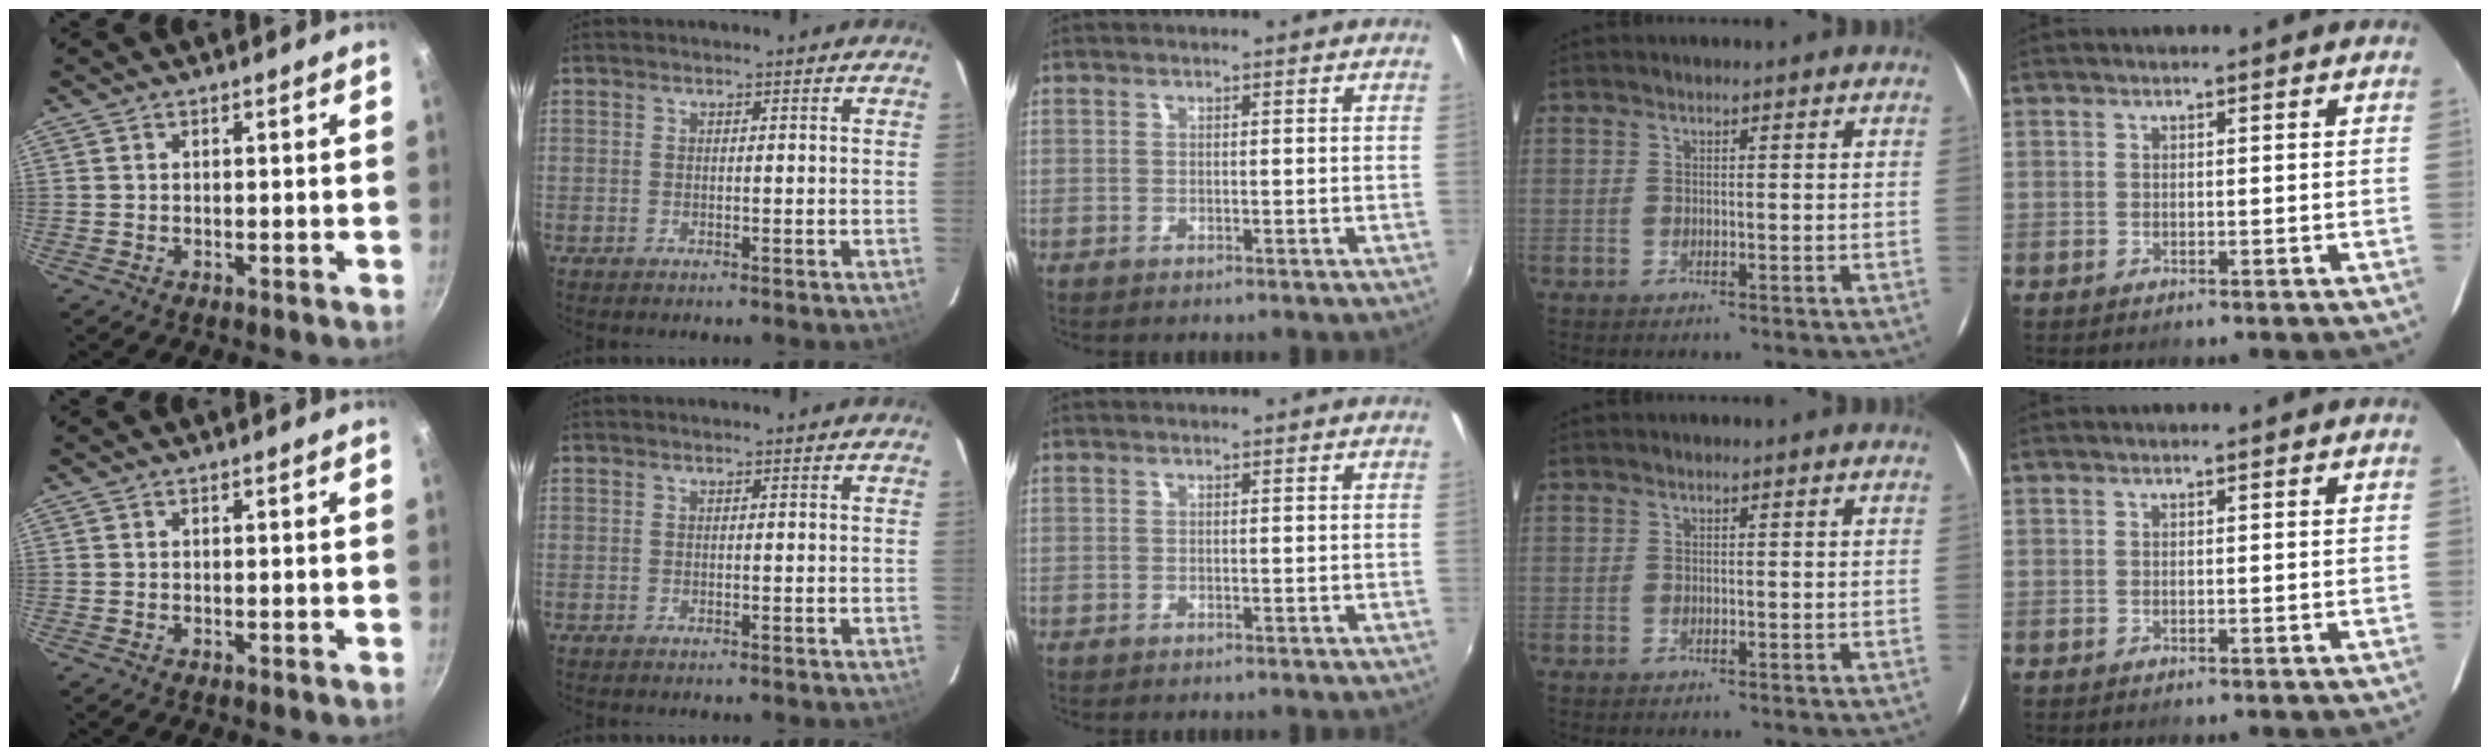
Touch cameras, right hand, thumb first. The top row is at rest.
{}